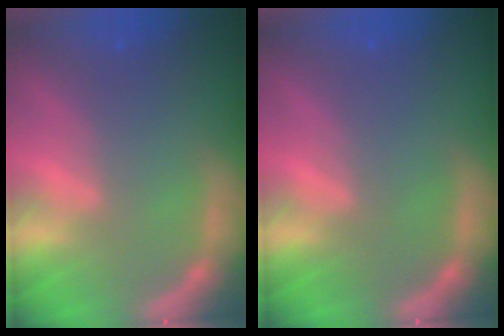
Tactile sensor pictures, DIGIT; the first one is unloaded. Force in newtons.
{"total": 0.0}